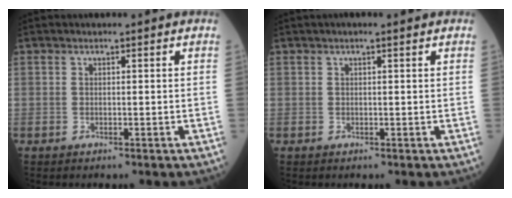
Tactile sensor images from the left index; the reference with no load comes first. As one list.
[{"total": 0.9, "force": [0.4, 0.0, 0.8], "torque": [-0.015, 0.004, 0.004]}]